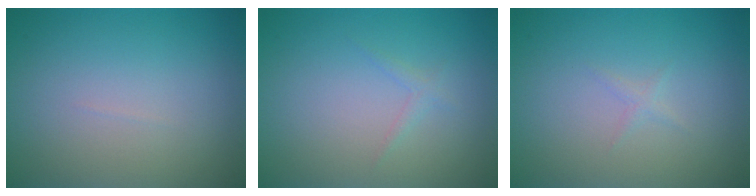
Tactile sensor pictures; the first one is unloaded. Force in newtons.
{"total": 0.7, "press": 0.7, "slide": 0.0}
{"total": 0.6, "press": 0.6, "slide": 0.0}